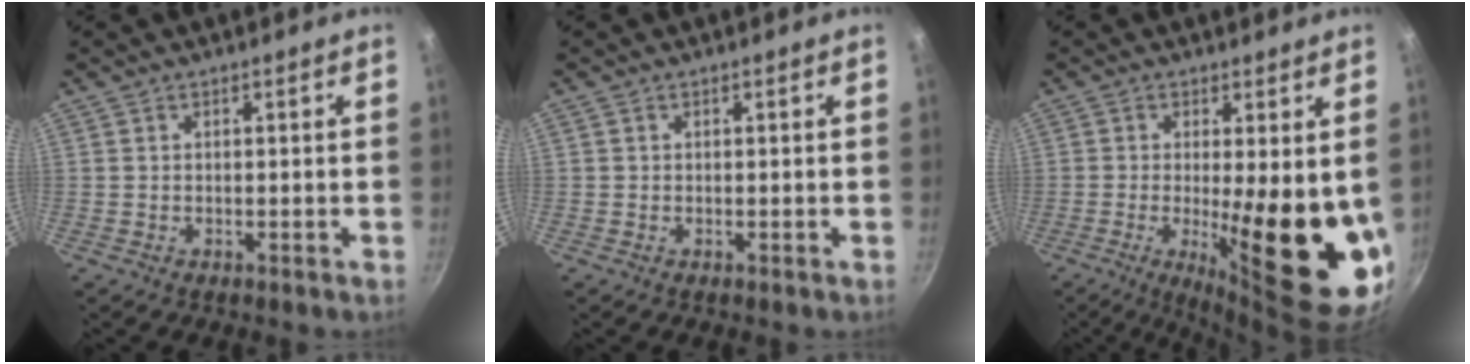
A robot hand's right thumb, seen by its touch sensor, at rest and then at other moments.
{"total": 0.0}
{"total": 18.1, "force": [-1.4, 5.2, 17.2], "torque": [-0.221, -0.035, -0.009]}